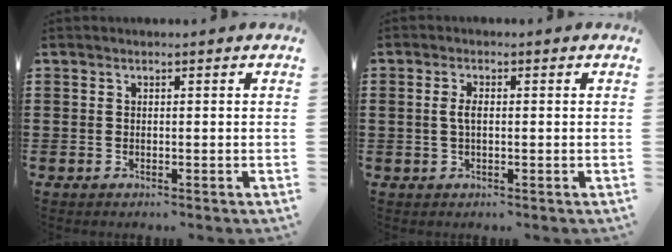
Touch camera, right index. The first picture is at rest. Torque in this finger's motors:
{"motor_torque": [0.11, -0.03, 0.06, 0.08]}